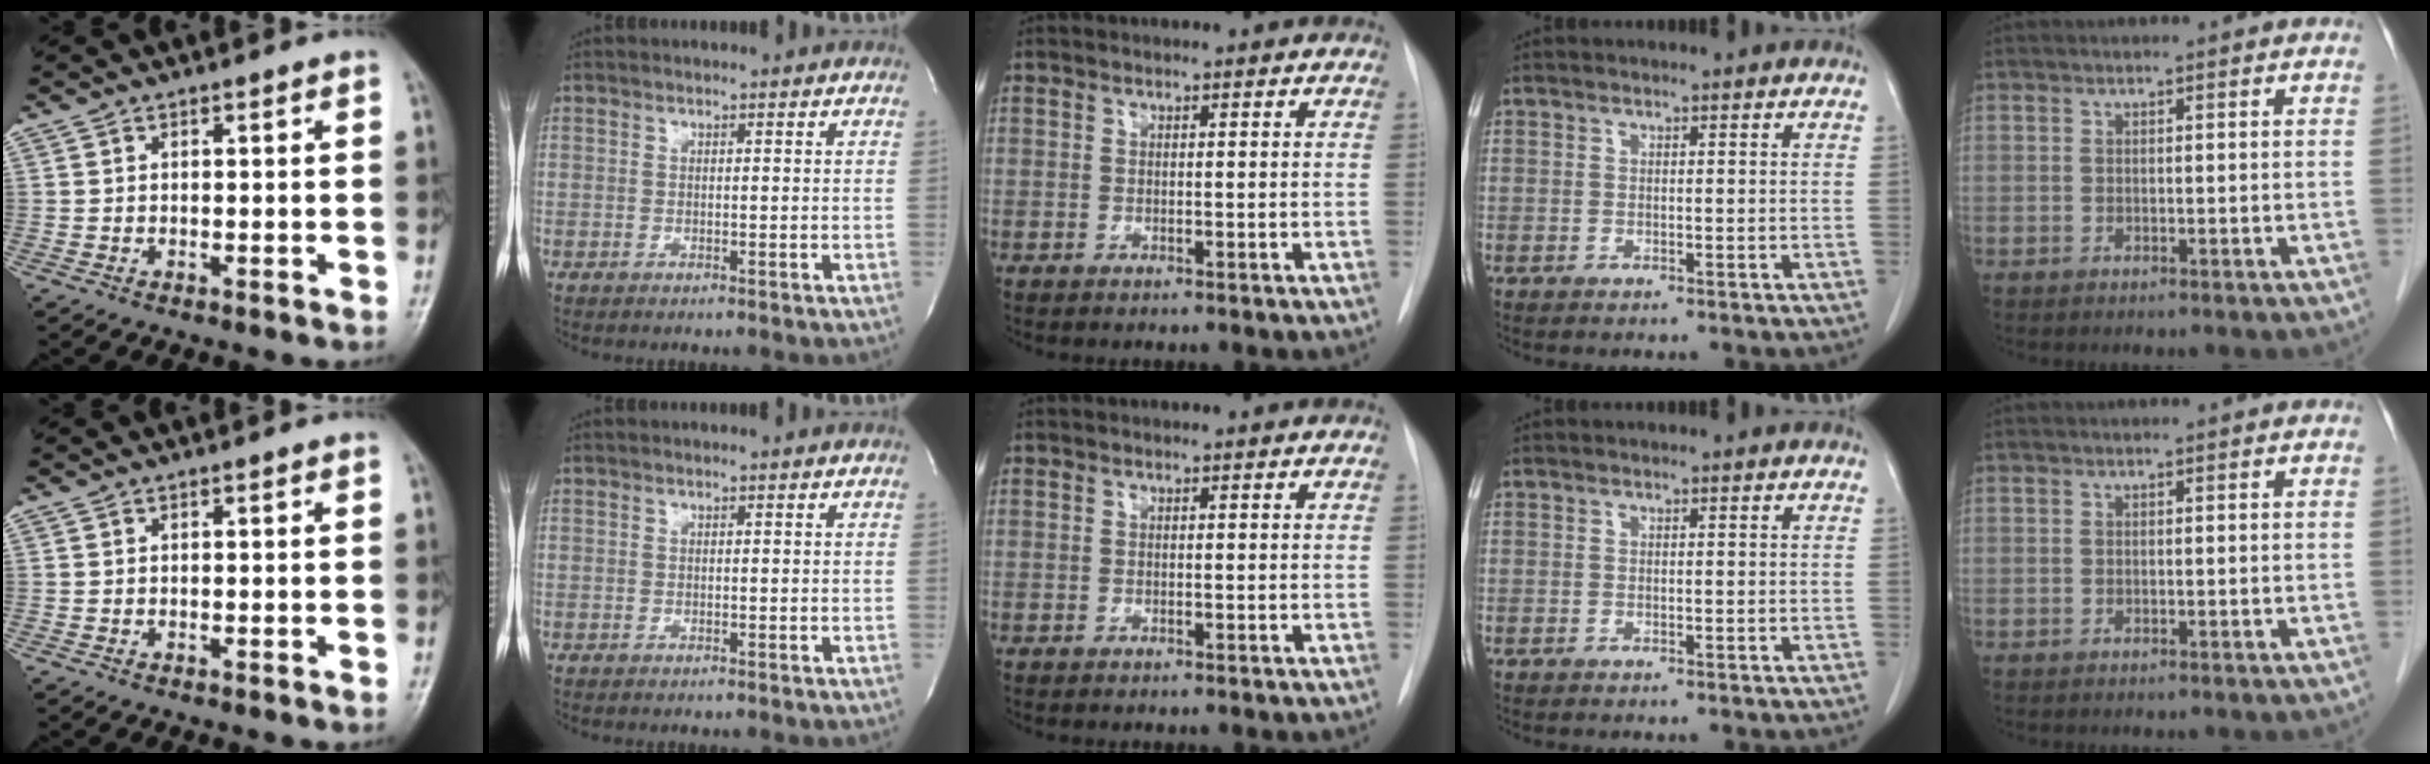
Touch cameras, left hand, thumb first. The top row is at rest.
{}